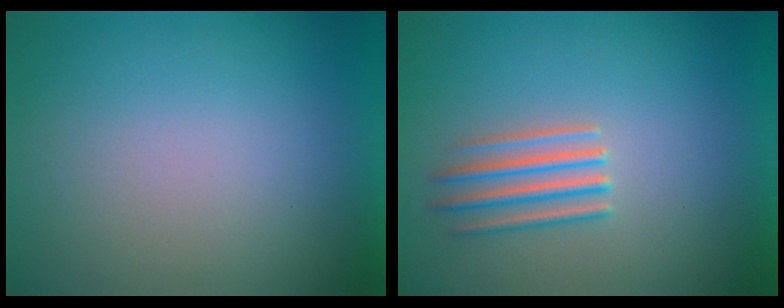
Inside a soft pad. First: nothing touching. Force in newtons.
{"total": 2.7}